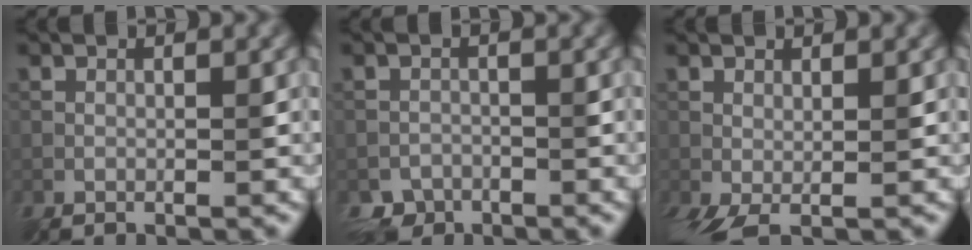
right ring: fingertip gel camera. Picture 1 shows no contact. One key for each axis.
{"total": 2.8, "fx": -2.3, "fy": 1.5, "fz": -0.6, "tx": 0.013, "ty": -0.002, "tz": -0.039}
{"total": 3.4, "fx": -0.7, "fy": 1.3, "fz": 3.1, "tx": -0.063, "ty": -0.007, "tz": -0.011}